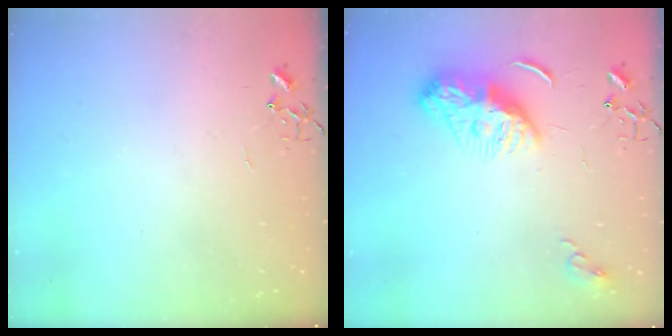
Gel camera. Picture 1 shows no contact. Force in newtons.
{"total": 9.6, "press": 9.6, "slide": 1.0}